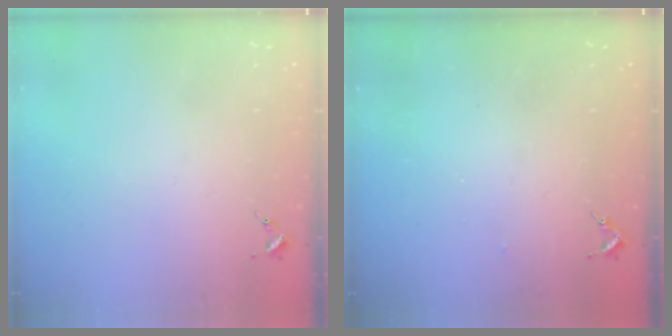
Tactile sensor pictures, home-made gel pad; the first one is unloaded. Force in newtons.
{"total": 2.6, "press": 2.5, "slide": 0.3}